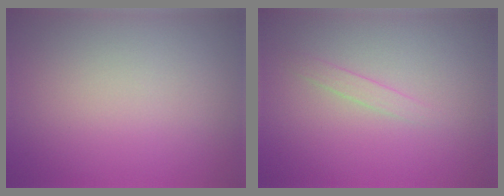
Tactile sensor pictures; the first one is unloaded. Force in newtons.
{"total": 1.0, "press": 1.0, "slide": 0.1}